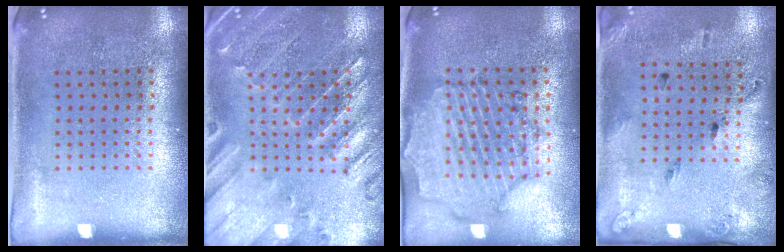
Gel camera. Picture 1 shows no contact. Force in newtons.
{"total": 0.8, "press": 0.7, "slide": 0.3}
{"total": 1.6, "press": 1.6, "slide": 0.3}
{"total": 1.8, "press": 1.1, "slide": 1.5}